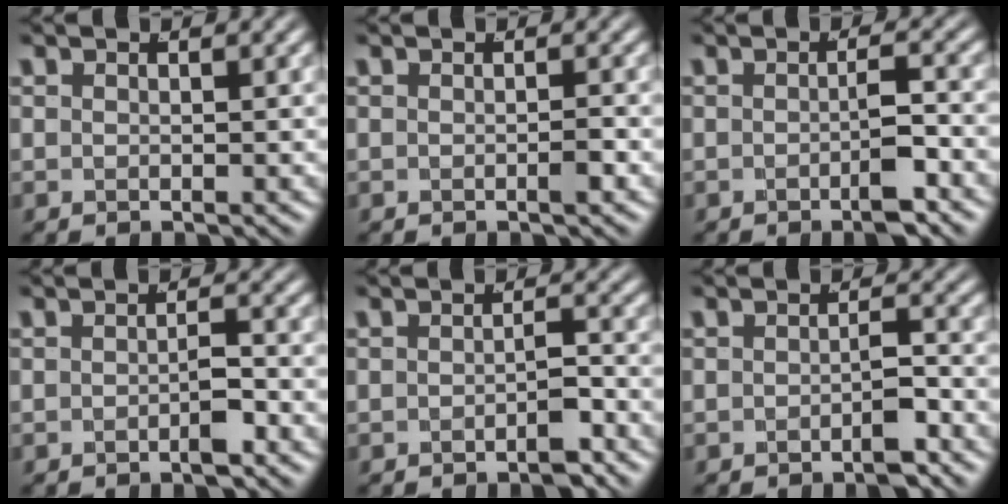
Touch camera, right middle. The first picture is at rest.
{"total": 0.7, "force": [-0.4, -0.1, 0.5], "torque": [-0.005, 0.003, -0.010]}
{"total": 2.7, "force": [-1.3, 0.0, 2.3], "torque": [-0.024, 0.002, -0.025]}
{"total": 1.7, "force": [-1.0, 0.1, 1.4], "torque": [-0.014, 0.002, -0.018]}
{"total": 2.0, "force": [-1.6, 0.3, 1.1], "torque": [-0.007, -0.001, -0.028]}
{"total": 2.1, "force": [-1.5, 0.2, 1.4], "torque": [-0.012, 0.000, -0.027]}